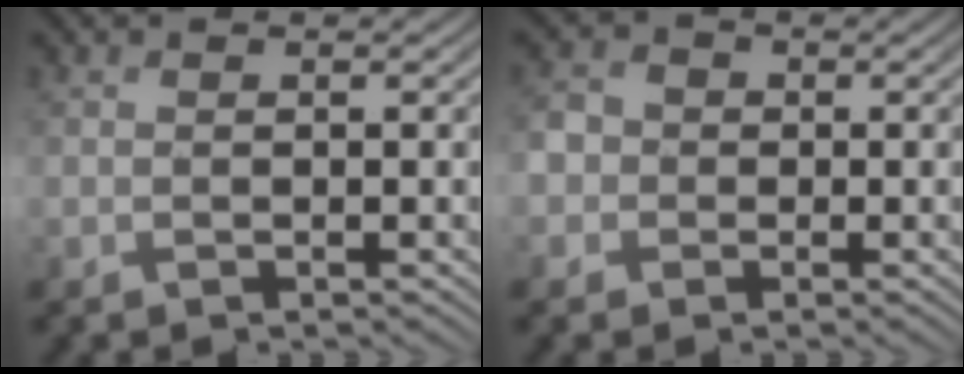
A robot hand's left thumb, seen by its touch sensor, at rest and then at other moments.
{"total": 3.2, "force": [-0.6, 3.1, 0.7], "torque": [-0.024, 0.004, -0.027]}